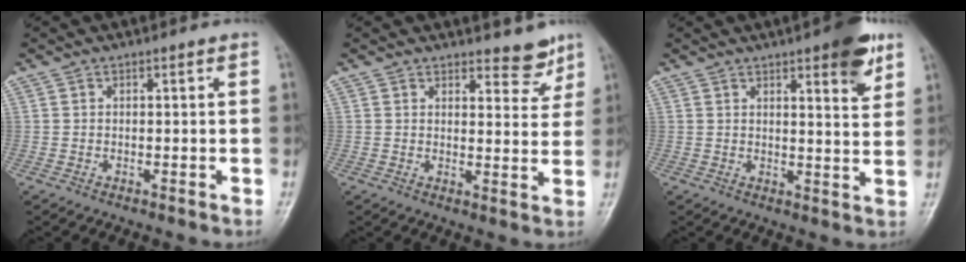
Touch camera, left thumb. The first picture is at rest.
{"total": 5.2, "force": [4.2, 2.2, 2.0], "torque": [0.001, -0.033, 0.055]}
{"total": 8.6, "force": [4.9, 2.1, 6.7], "torque": [-0.073, -0.023, 0.060]}